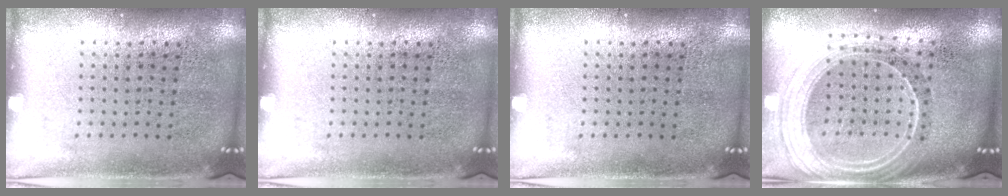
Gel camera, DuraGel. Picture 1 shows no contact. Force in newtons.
{"total": 0.0}
{"total": 0.0}
{"total": 2.3, "press": 2.0, "slide": 1.1}